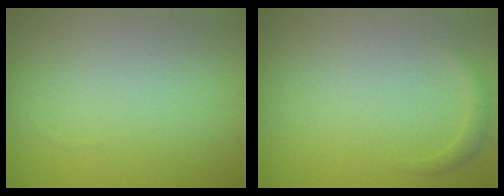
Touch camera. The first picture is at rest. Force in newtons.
{"total": 0.9, "press": 0.9, "slide": 0.1}